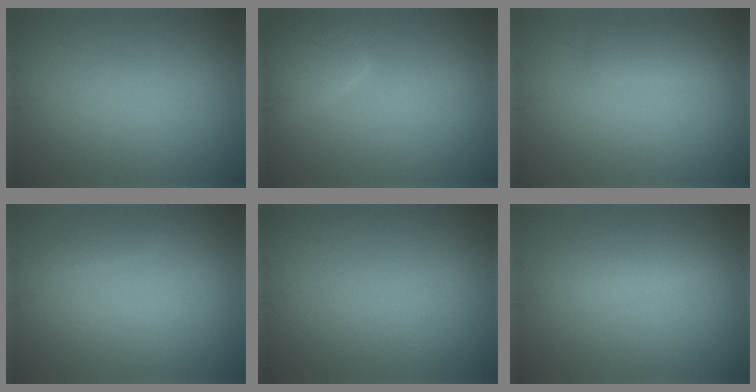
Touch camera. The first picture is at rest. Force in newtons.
{"total": 3.0, "press": 2.9, "slide": 0.3}
{"total": 1.6, "press": 1.6, "slide": 0.2}
{"total": 0.7, "press": 0.7, "slide": 0.0}
{"total": 0.0}
{"total": 2.6, "press": 2.6, "slide": 0.1}